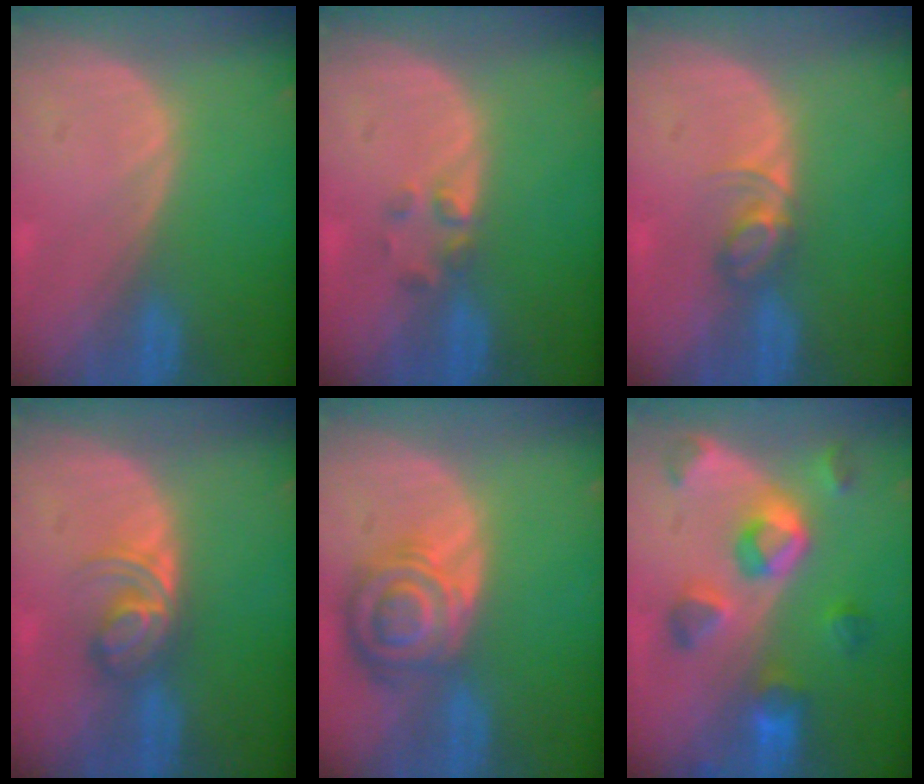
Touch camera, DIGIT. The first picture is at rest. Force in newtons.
{"total": 2.0, "press": 1.9, "slide": 0.8}
{"total": 3.3, "press": 3.2, "slide": 0.4}
{"total": 5.7, "press": 4.9, "slide": 2.9}
{"total": 8.2, "press": 7.2, "slide": 3.9}
{"total": 8.3, "press": 8.1, "slide": 1.9}